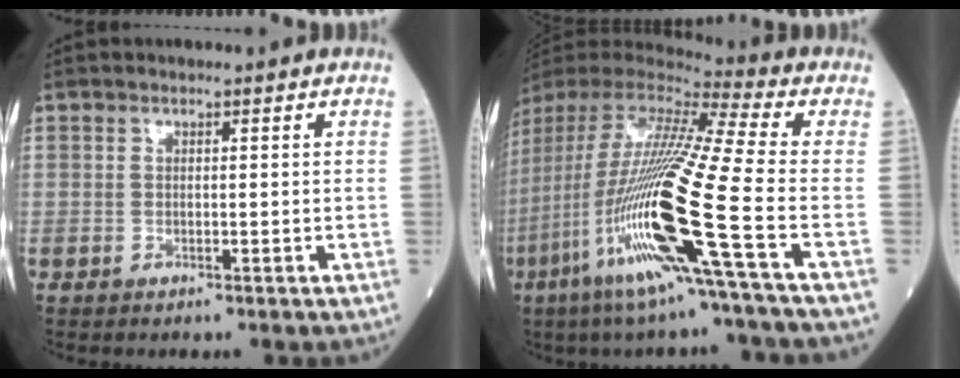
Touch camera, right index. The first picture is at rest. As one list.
[{"total": 25.2, "force": [-8.4, -0.6, 23.7], "torque": [-0.491, -0.048, -0.171]}]